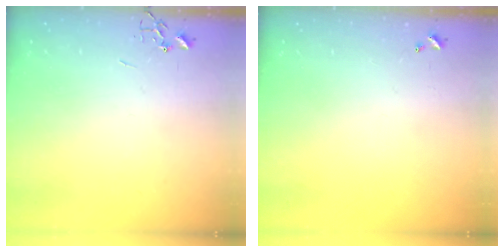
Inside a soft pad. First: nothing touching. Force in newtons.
{"total": 0.0}